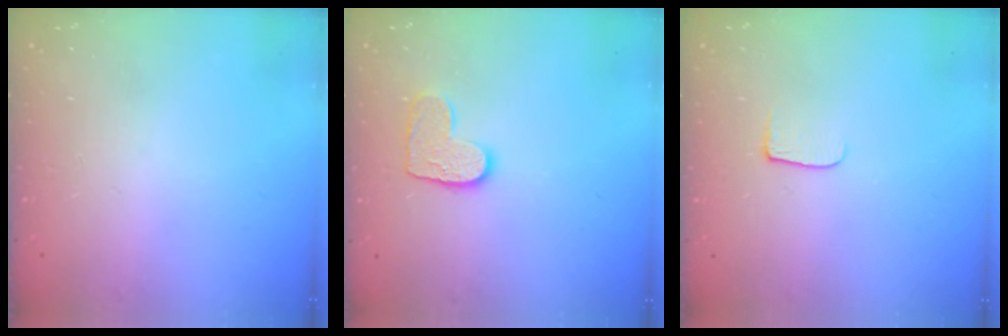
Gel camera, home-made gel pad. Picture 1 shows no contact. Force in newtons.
{"total": 8.9, "press": 8.9, "slide": 0.4}
{"total": 6.5, "press": 6.5, "slide": 0.7}